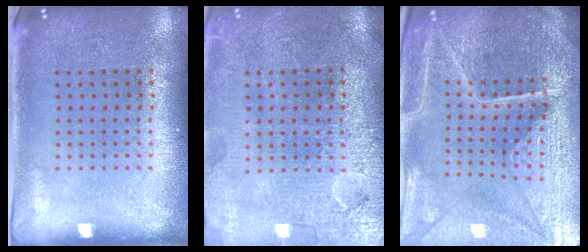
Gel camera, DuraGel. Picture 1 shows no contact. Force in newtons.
{"total": 3.7, "press": 3.4, "slide": 1.5}
{"total": 5.9, "press": 5.4, "slide": 2.4}